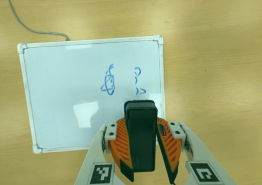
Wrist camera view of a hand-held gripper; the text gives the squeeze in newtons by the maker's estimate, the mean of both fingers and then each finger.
{"total": 11.6, "left": 10.7, "right": 12.5}